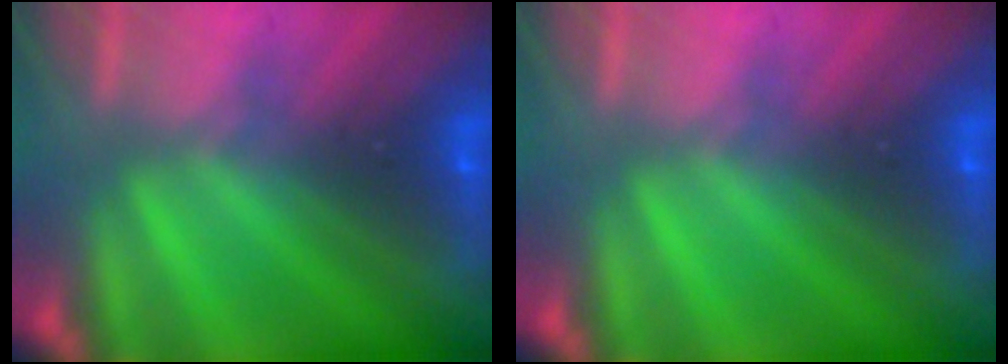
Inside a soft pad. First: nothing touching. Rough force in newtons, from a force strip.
{"total": 0.0}